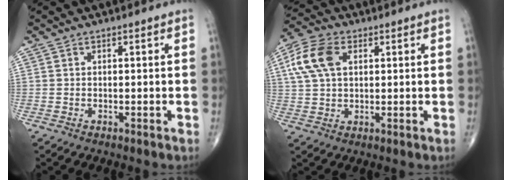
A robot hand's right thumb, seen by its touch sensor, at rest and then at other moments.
{"total": 9.8, "force": [2.9, 6.0, 7.2], "torque": [-0.149, 0.012, 0.053]}